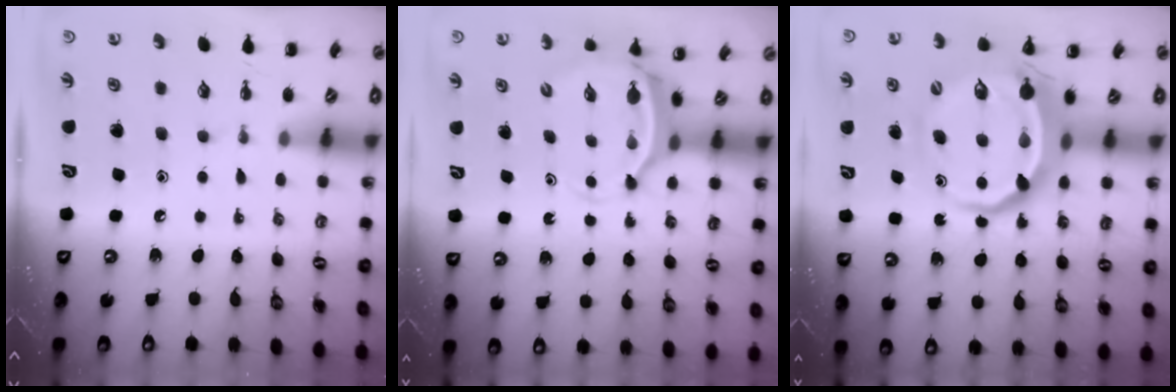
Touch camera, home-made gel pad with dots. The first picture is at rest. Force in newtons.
{"total": 5.5, "press": 5.5, "slide": 0.9}
{"total": 9.3, "press": 9.0, "slide": 2.5}